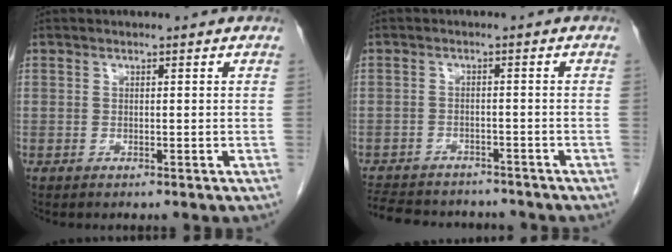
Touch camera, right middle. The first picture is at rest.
{"total": 13.4, "force": [-11.8, 4.5, 4.4], "torque": [-0.104, 0.001, -0.159]}